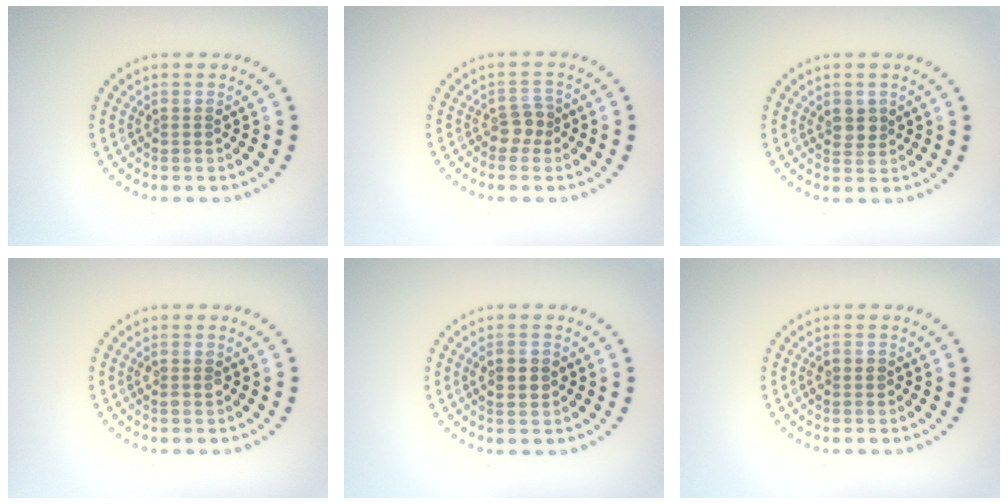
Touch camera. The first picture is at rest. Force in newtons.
{"total": 1.8, "press": 1.4, "slide": 1.0}
{"total": 1.8, "press": 1.7, "slide": 0.6}
{"total": 1.1, "press": 1.1, "slide": 0.2}
{"total": 2.4, "press": 2.4, "slide": 0.2}
{"total": 1.1, "press": 1.1, "slide": 0.3}